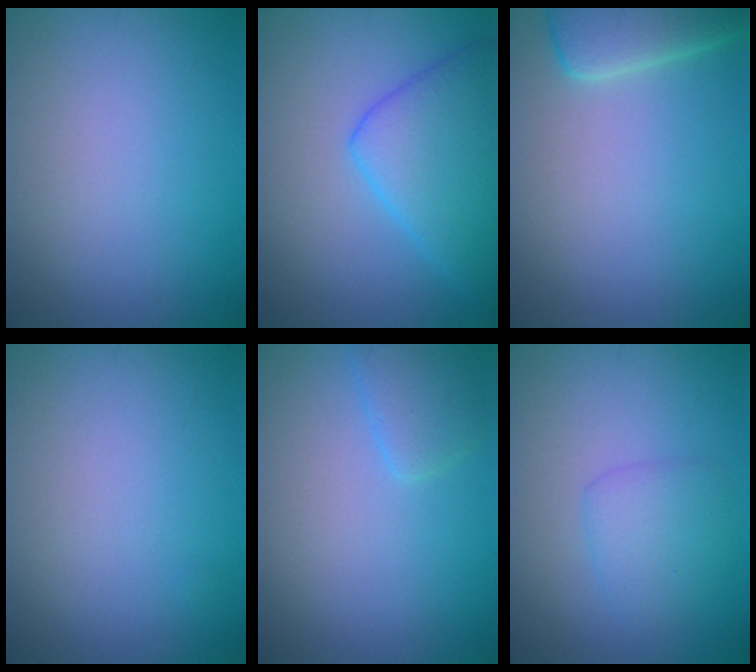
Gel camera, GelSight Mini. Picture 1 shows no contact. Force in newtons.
{"total": 5.9, "press": 5.9, "slide": 0.2}
{"total": 4.8, "press": 4.8, "slide": 0.5}
{"total": 0.0}
{"total": 2.1, "press": 2.1, "slide": 0.2}
{"total": 2.4, "press": 2.4, "slide": 0.1}